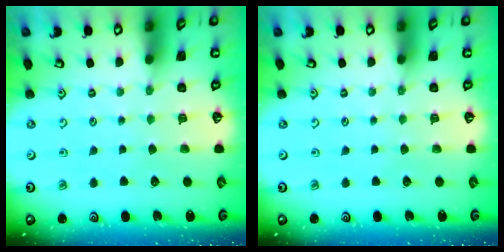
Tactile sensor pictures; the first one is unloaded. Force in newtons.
{"total": 0.0}